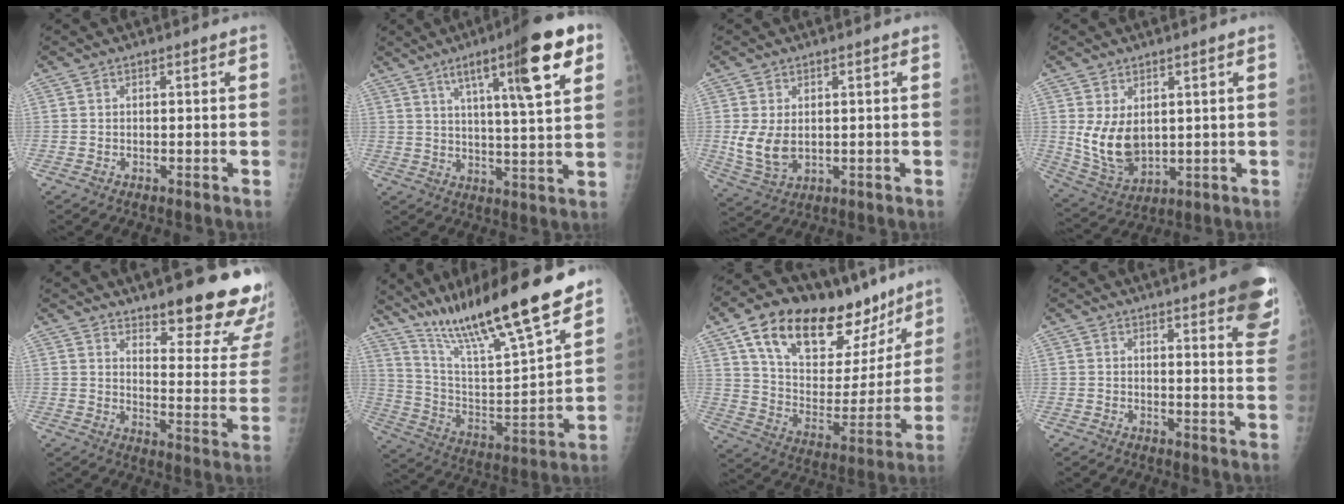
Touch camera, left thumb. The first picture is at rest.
{"total": 16.9, "force": [7.9, 2.6, 14.7], "torque": [-0.211, -0.021, 0.117]}
{"total": 6.6, "force": [0.4, 4.2, 5.0], "torque": [-0.090, -0.011, 0.022]}
{"total": 9.5, "force": [1.6, 6.1, 7.1], "torque": [-0.117, -0.021, 0.053]}
{"total": 20.9, "force": [15.2, 5.4, 13.3], "torque": [-0.135, -0.100, 0.197]}
{"total": 24.3, "force": [18.5, 3.2, 15.5], "torque": [-0.240, -0.077, 0.326]}
{"total": 28.7, "force": [17.8, 13.8, 17.8], "torque": [-0.238, -0.035, 0.288]}
{"total": 14.6, "force": [9.3, 2.9, 10.9], "torque": [-0.110, -0.040, 0.096]}